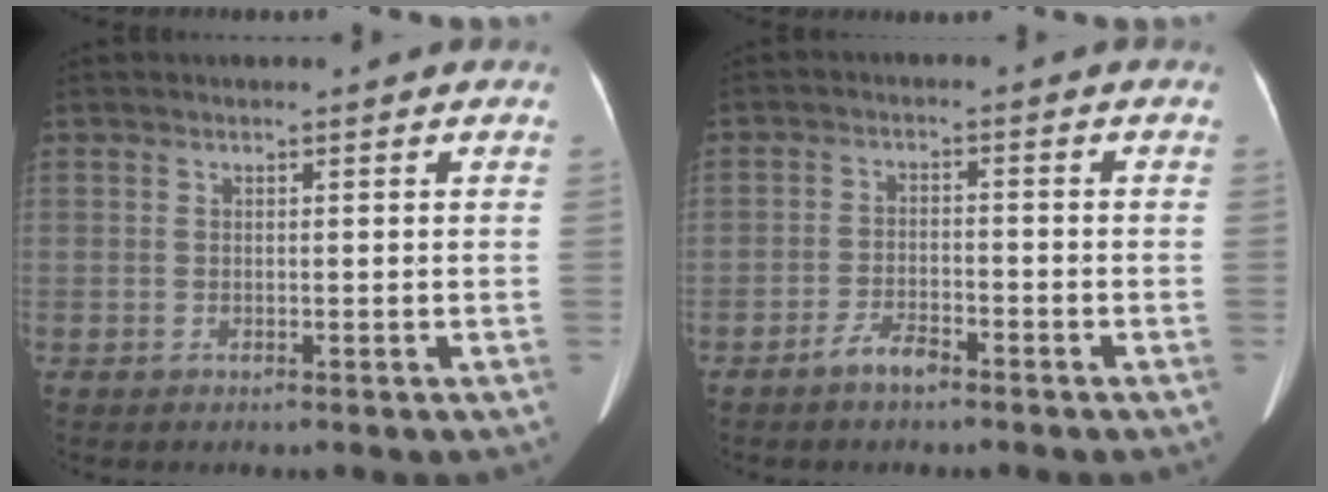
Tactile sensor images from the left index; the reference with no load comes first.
{"total": 3.5, "force": [-2.8, 1.0, 1.8], "torque": [-0.039, 0.001, -0.051]}